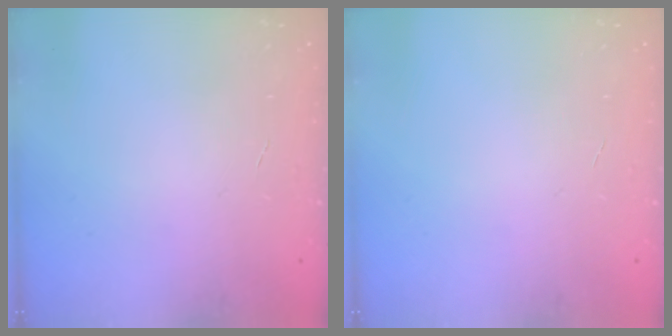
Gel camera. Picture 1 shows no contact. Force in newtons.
{"total": 0.0}